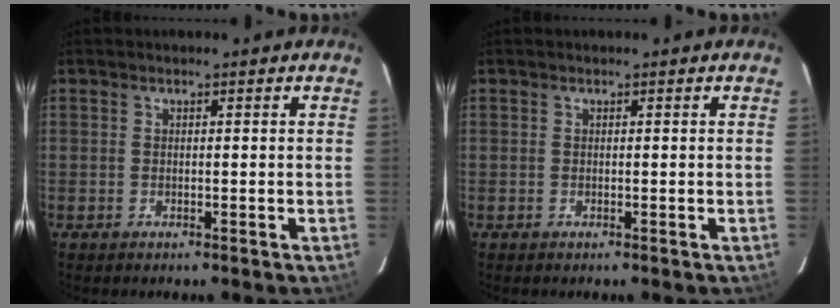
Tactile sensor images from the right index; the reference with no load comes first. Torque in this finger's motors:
{"motor_torque": [0.00, 0.00, 0.00, 0.01]}